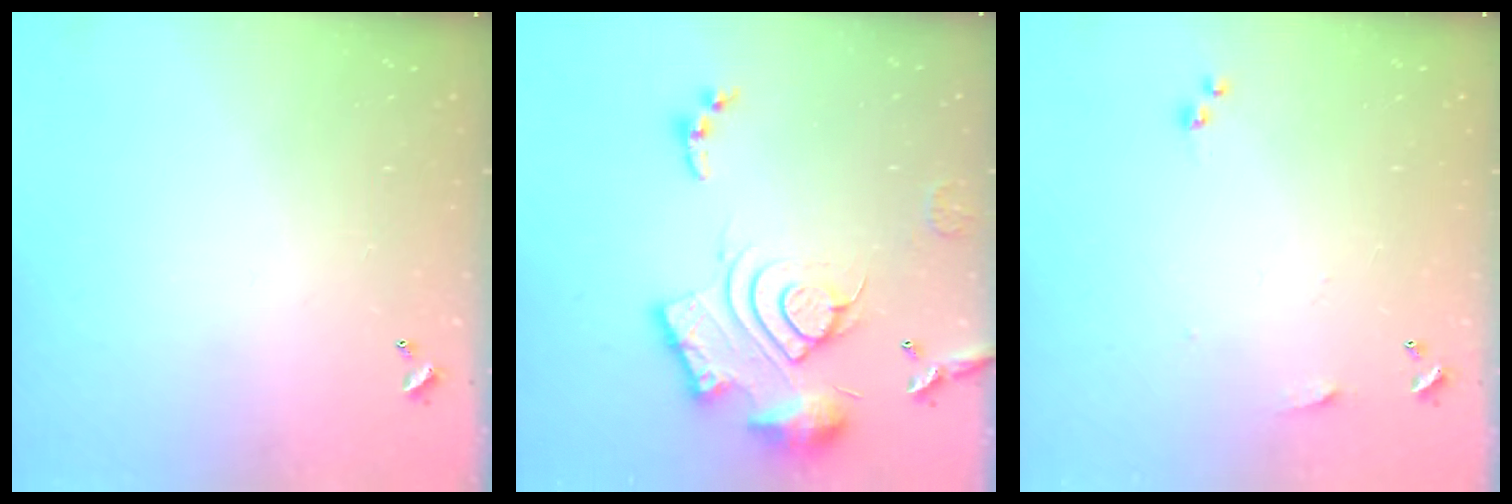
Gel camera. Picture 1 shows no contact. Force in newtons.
{"total": 19.5, "press": 19.4, "slide": 2.0}
{"total": 5.1, "press": 5.0, "slide": 0.7}